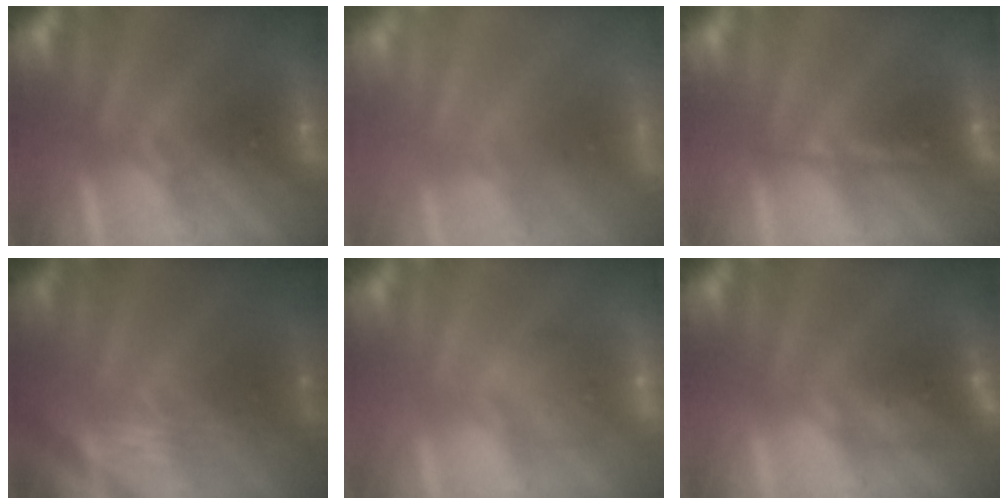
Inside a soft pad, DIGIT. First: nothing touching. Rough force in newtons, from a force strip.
{"total": 7.5}
{"total": 1.7}
{"total": 2.1}
{"total": 6.1}
{"total": 4.6}